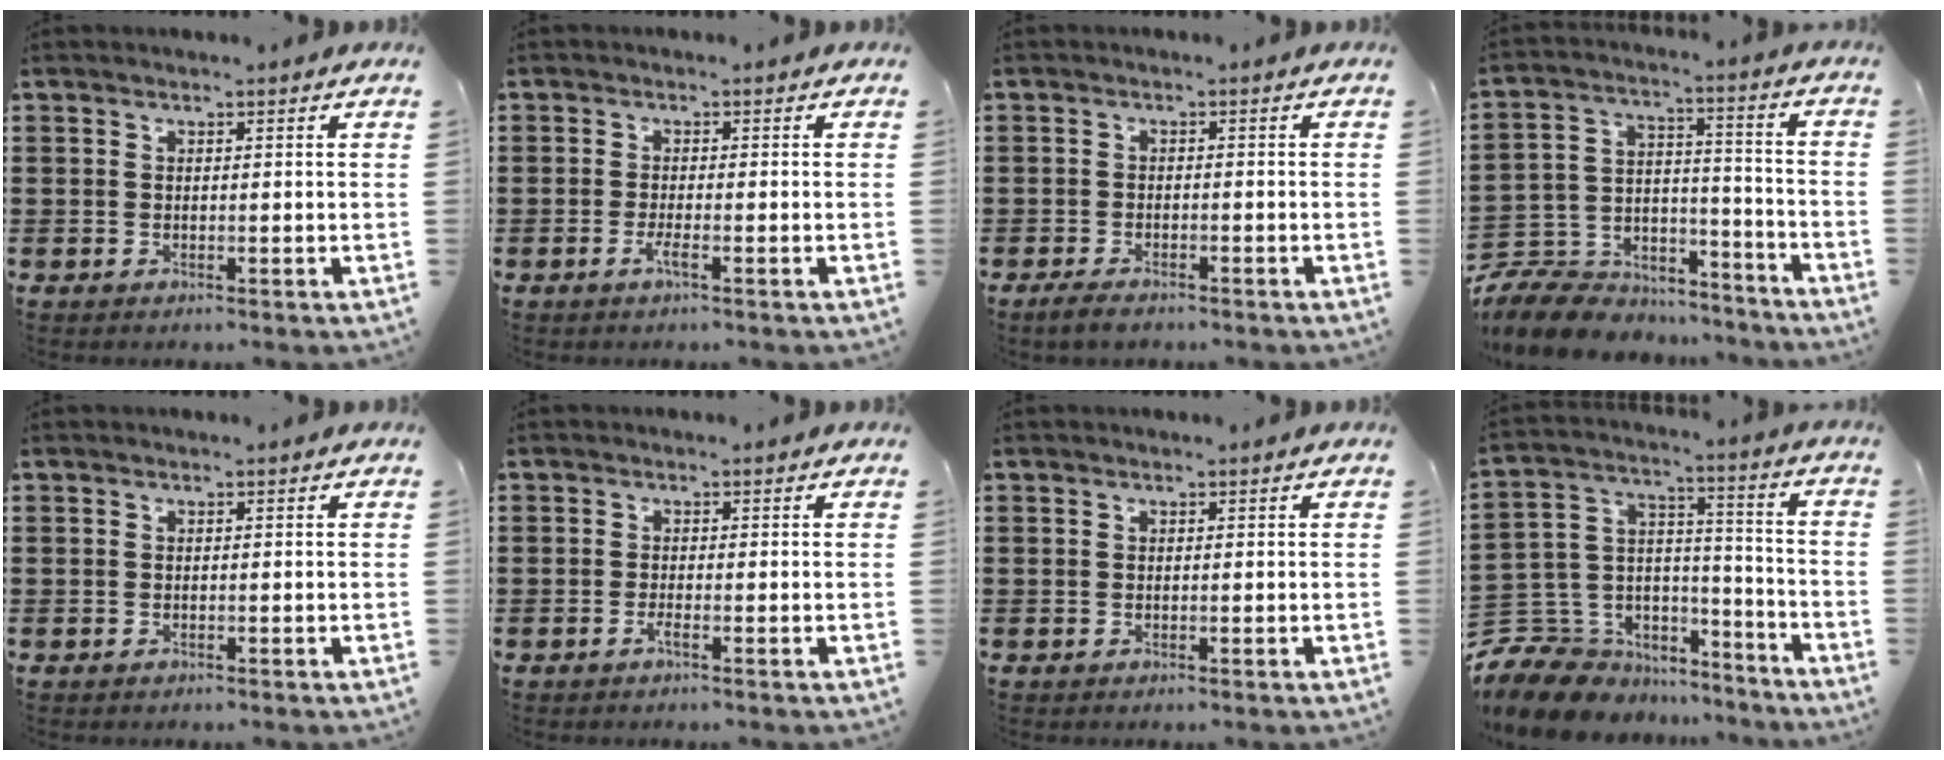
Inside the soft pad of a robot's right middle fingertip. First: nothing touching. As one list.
[{"total": 1.8, "force": [-0.9, 0.1, 1.6], "torque": [-0.035, -0.003, -0.020]}, {"total": 2.0, "force": [-1.6, 0.6, 1.1], "torque": [-0.028, 0.001, -0.034]}, {"total": 10.4, "force": [-9.7, 3.3, 2.1], "torque": [-0.064, 0.017, -0.196]}, {"total": 0.0}, {"total": 1.0, "force": [-0.7, 0.0, 0.8], "torque": [-0.024, -0.007, -0.014]}, {"total": 0.0}, {"total": 10.2, "force": [-8.2, 6.0, 1.4], "torque": [-0.065, 0.011, -0.159]}]